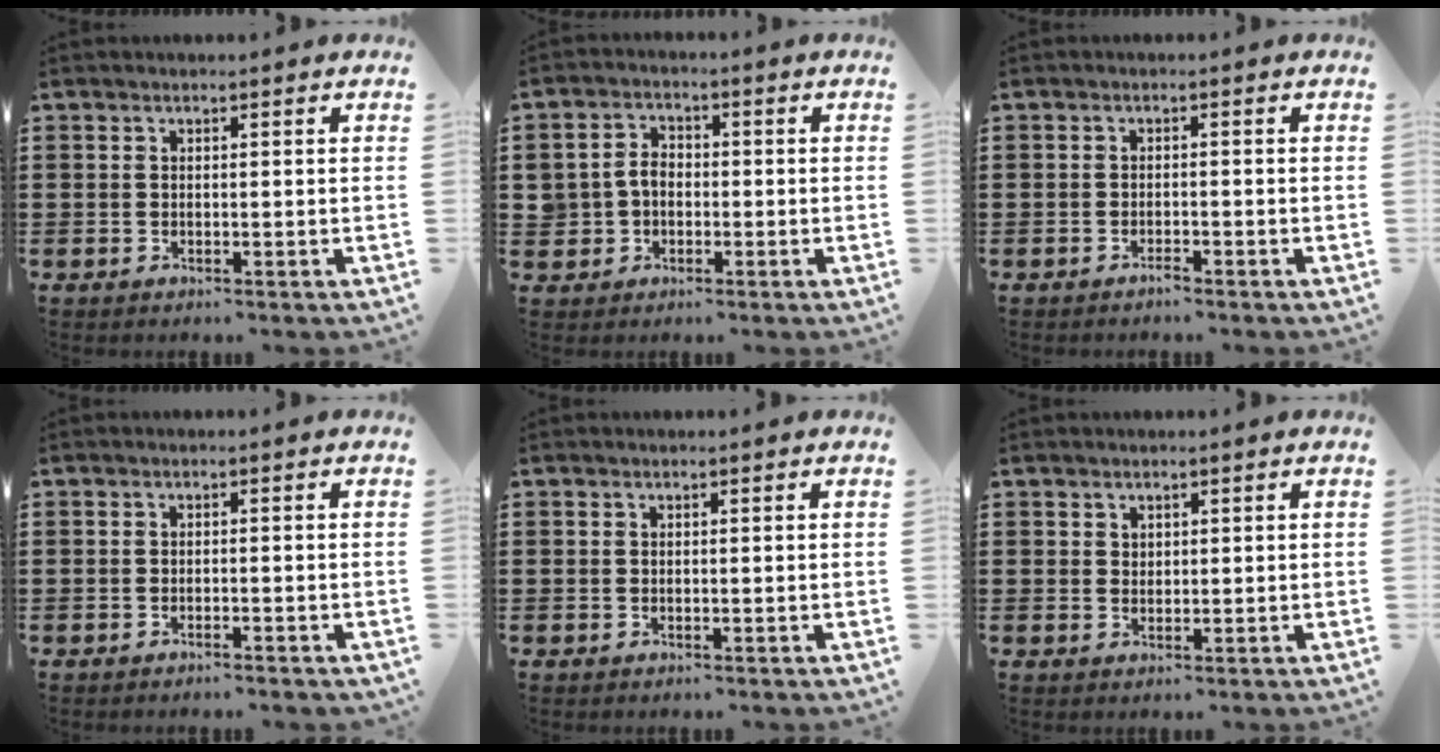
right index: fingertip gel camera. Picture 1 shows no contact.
{"total": 3.8, "force": [-0.7, 3.3, 1.7], "torque": [-0.049, 0.007, -0.018]}
{"total": 1.1, "force": [-1.0, -0.1, 0.4], "torque": [-0.012, -0.005, -0.019]}
{"total": 0.9, "force": [-0.8, -0.1, 0.4], "torque": [-0.012, -0.005, -0.014]}
{"total": 0.0}
{"total": 1.2, "force": [0.9, 0.8, 0.2], "torque": [-0.005, 0.001, 0.019]}